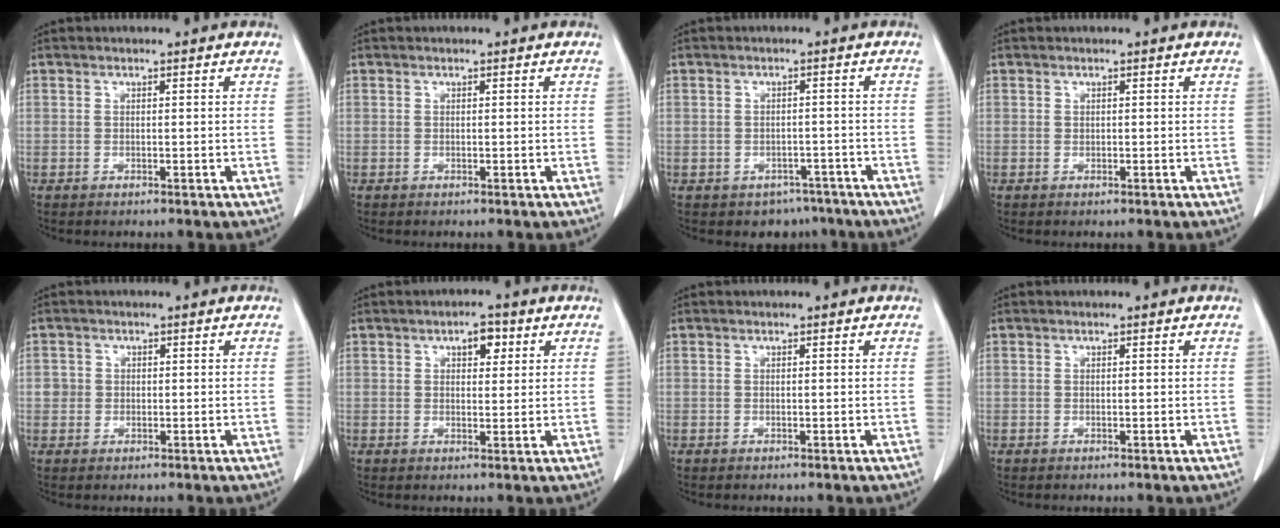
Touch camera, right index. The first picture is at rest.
{"total": 0.0}
{"total": 4.7, "force": [-3.2, 3.4, 0.1], "torque": [0.013, 0.017, -0.039]}
{"total": 0.0}
{"total": 1.8, "force": [0.0, 1.7, 0.3], "torque": [0.001, 0.007, 0.000]}
{"total": 3.4, "force": [1.6, 1.7, 2.5], "torque": [-0.035, 0.008, 0.022]}
{"total": 0.0}
{"total": 0.0}